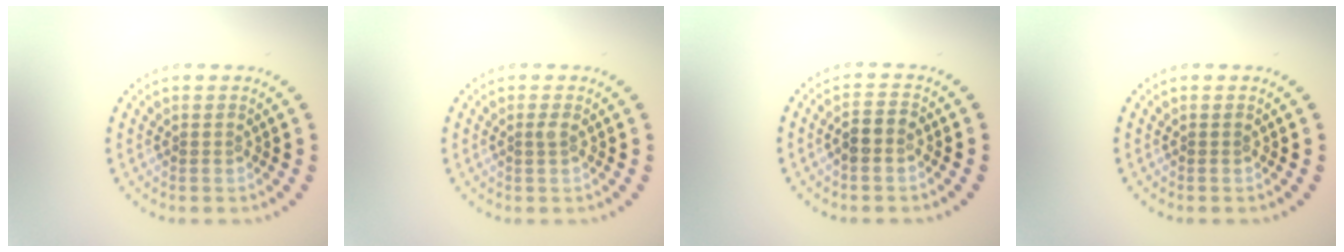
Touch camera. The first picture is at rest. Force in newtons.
{"total": 0.7, "press": 0.5, "slide": 0.4}
{"total": 1.9, "press": 1.7, "slide": 0.7}
{"total": 0.0}